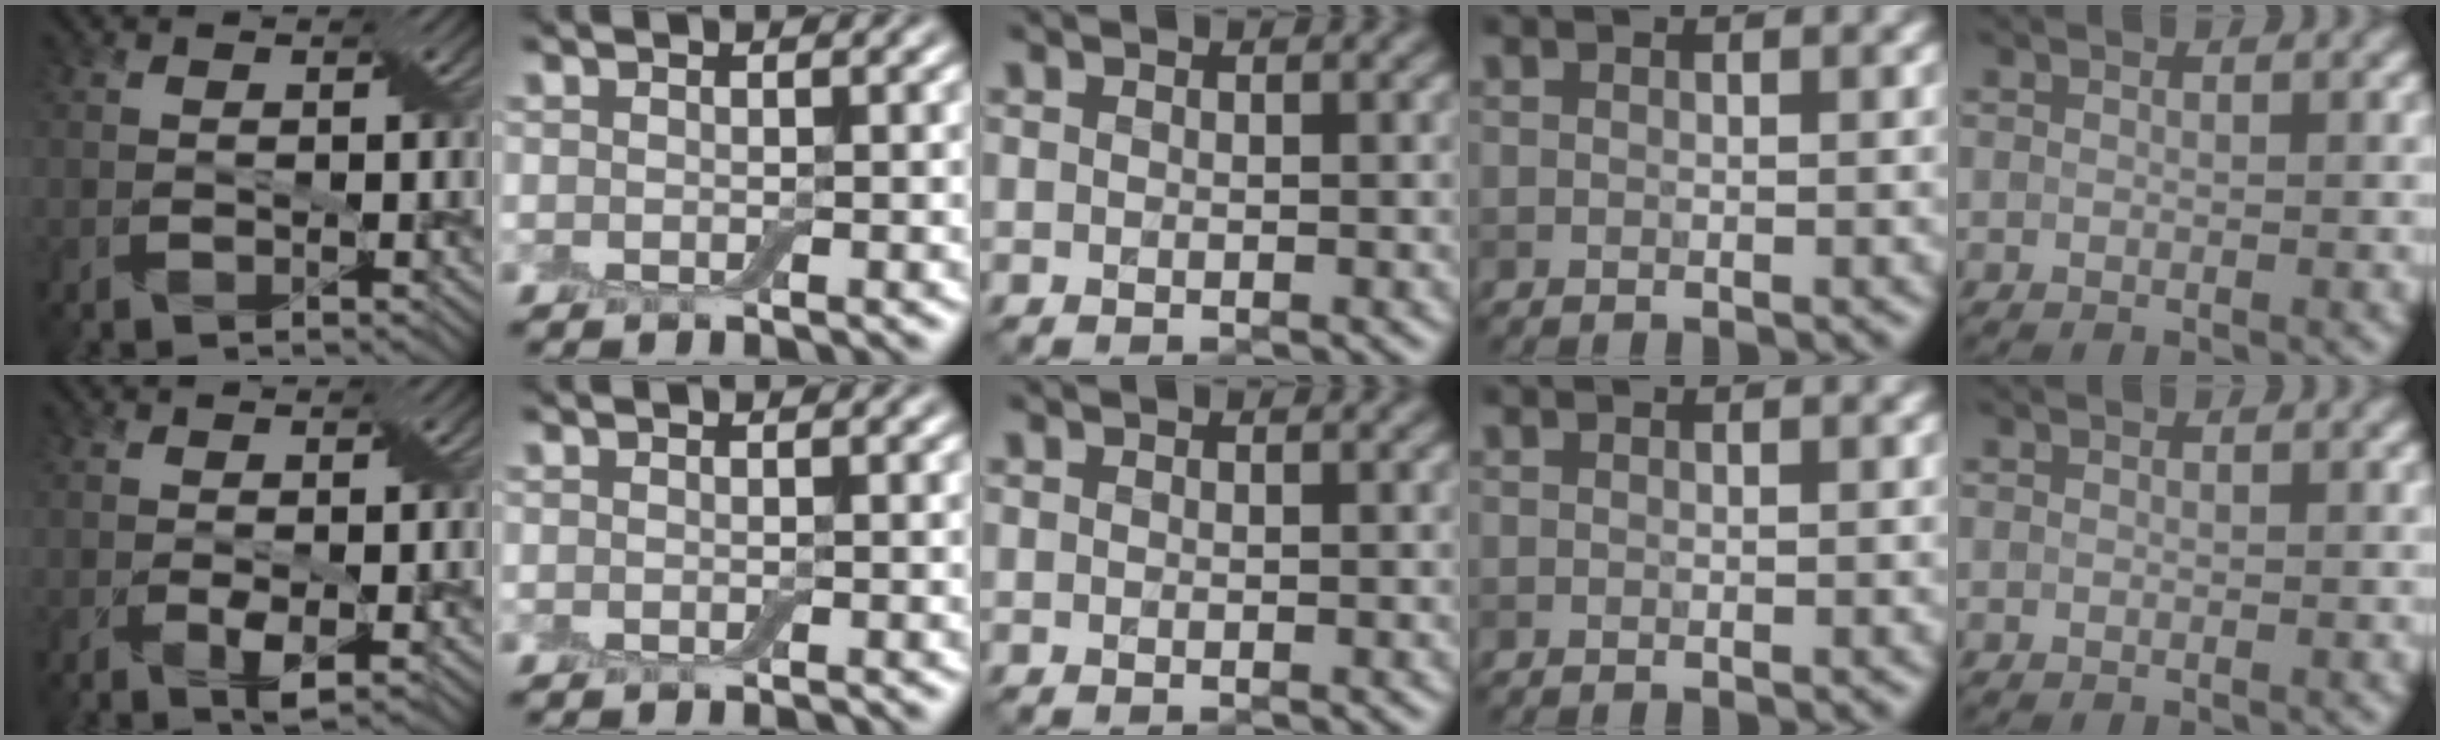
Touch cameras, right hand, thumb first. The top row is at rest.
{"thumb": {"total": 2.1, "force": [-0.3, 0.9, 1.9], "torque": [-0.038, -0.007, 0.000]}}